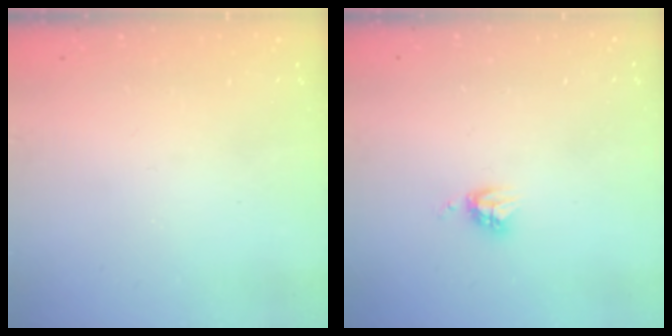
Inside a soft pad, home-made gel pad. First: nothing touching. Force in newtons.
{"total": 4.1, "press": 4.1, "slide": 0.5}